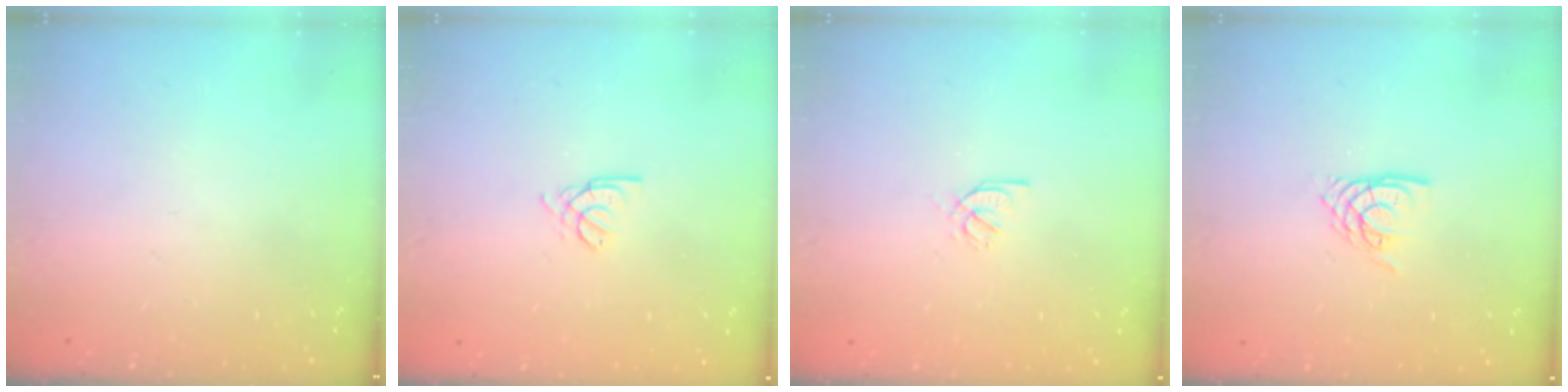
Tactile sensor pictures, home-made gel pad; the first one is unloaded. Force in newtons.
{"total": 2.3, "press": 2.3, "slide": 0.5}
{"total": 2.2, "press": 2.2, "slide": 0.0}
{"total": 6.0, "press": 6.0, "slide": 0.5}